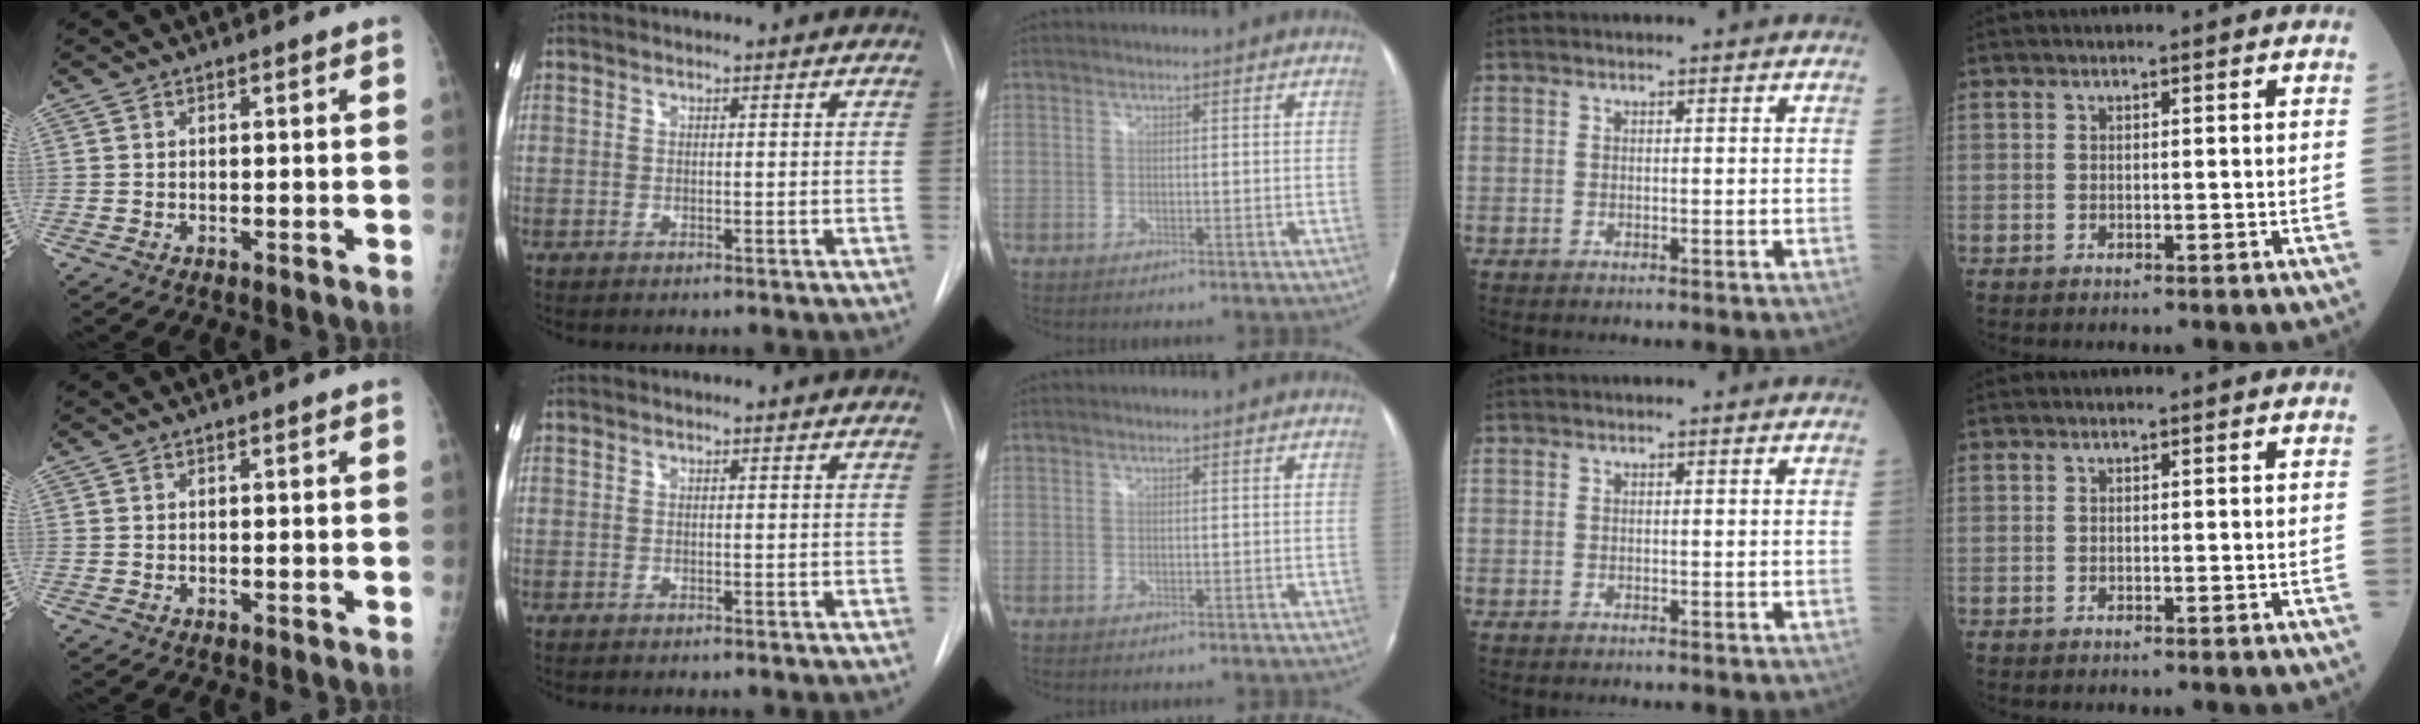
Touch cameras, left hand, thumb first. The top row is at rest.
{}